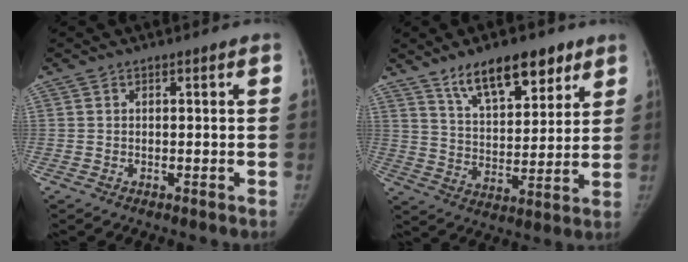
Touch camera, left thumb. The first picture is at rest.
{"total": 14.6, "force": [9.5, 6.4, 9.0], "torque": [-0.101, -0.047, 0.163]}